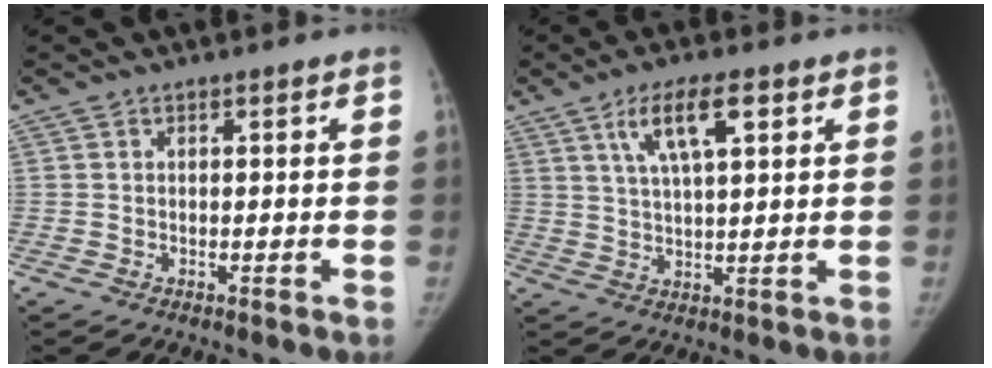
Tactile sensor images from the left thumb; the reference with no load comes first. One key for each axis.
{"total": 8.4, "fx": 4.0, "fy": 2.4, "fz": 7.0, "tx": -0.124, "ty": -0.007, "tz": 0.075}